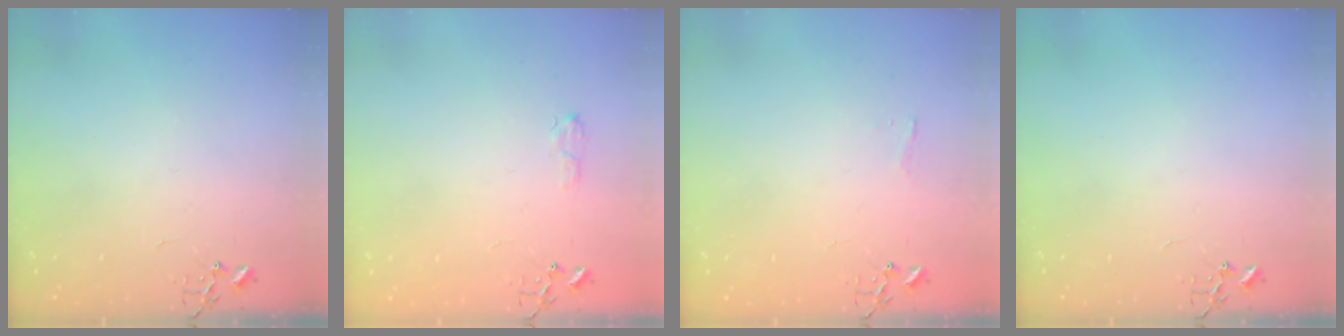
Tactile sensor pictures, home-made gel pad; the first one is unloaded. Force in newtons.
{"total": 5.5, "press": 5.5, "slide": 0.8}
{"total": 3.4, "press": 3.4, "slide": 0.4}
{"total": 0.0}